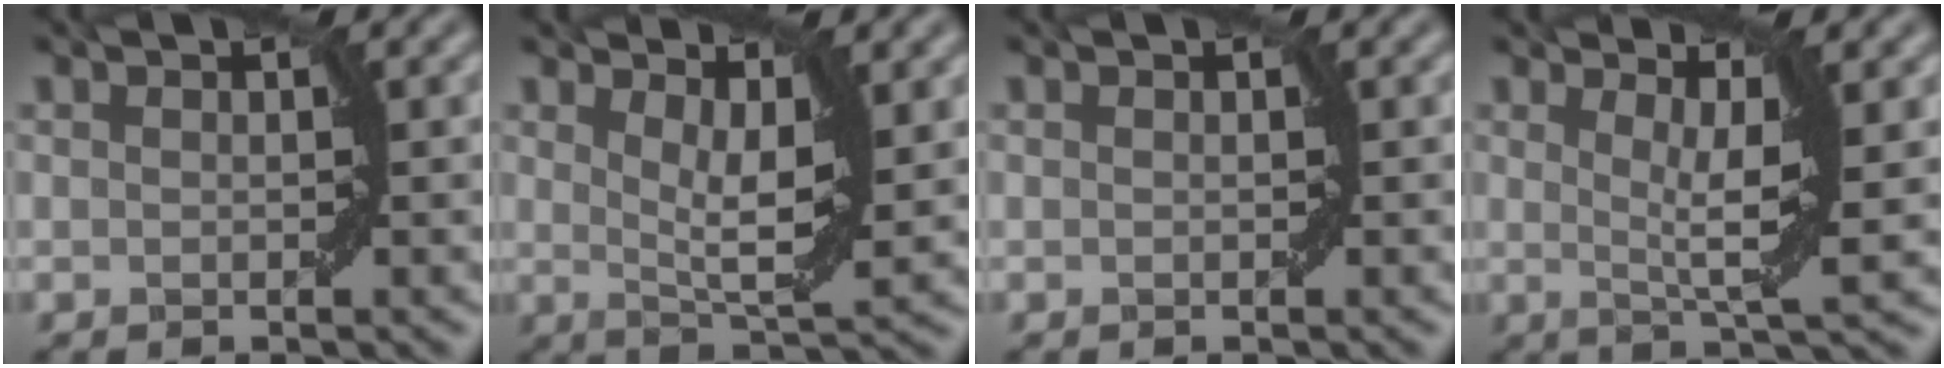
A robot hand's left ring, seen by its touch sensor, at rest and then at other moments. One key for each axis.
{"total": 4.7, "fx": 2.1, "fy": 1.1, "fz": 4.0, "tx": -0.067, "ty": -0.009, "tz": 0.038}
{"total": 0.0}
{"total": 4.6, "fx": 1.4, "fy": 0.7, "fz": 4.4, "tx": -0.068, "ty": -0.009, "tz": 0.024}